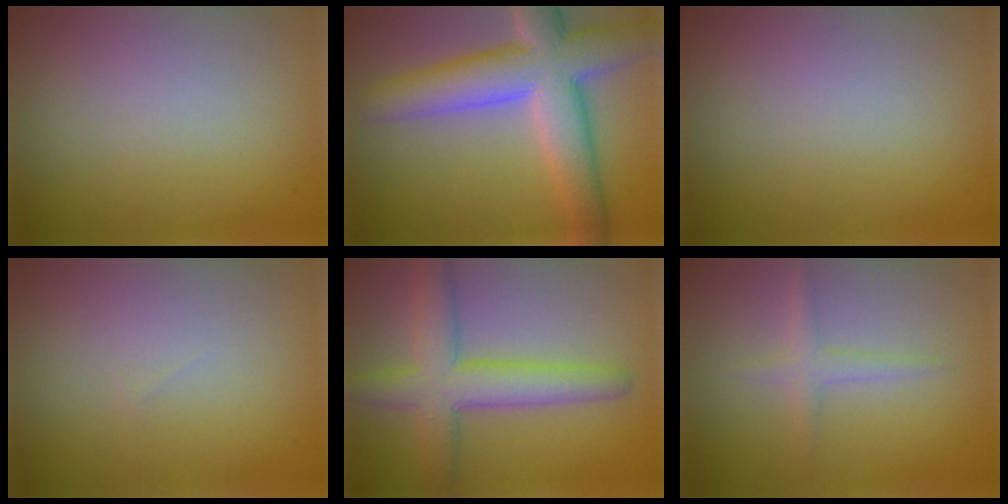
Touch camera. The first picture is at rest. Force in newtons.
{"total": 9.1, "press": 9.1, "slide": 0.6}
{"total": 0.0}
{"total": 0.0}
{"total": 6.1, "press": 6.1, "slide": 0.2}
{"total": 1.5, "press": 1.5, "slide": 0.1}